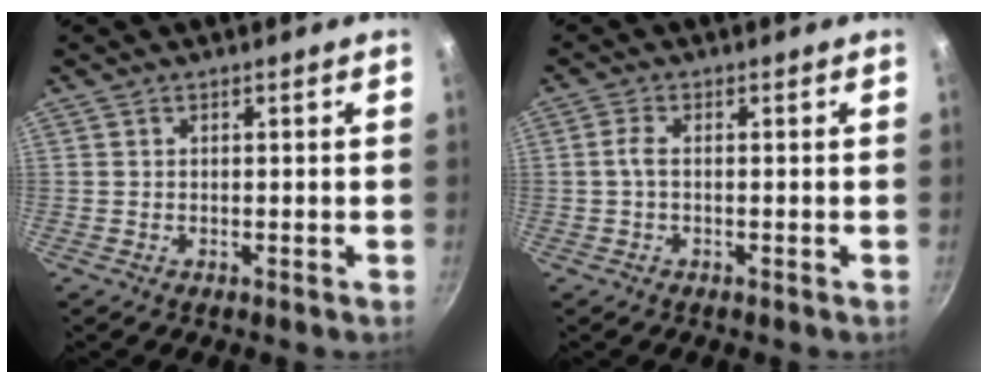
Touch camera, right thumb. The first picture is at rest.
{"total": 2.2, "force": [-0.2, 0.9, 2.0], "torque": [-0.055, 0.008, -0.007]}